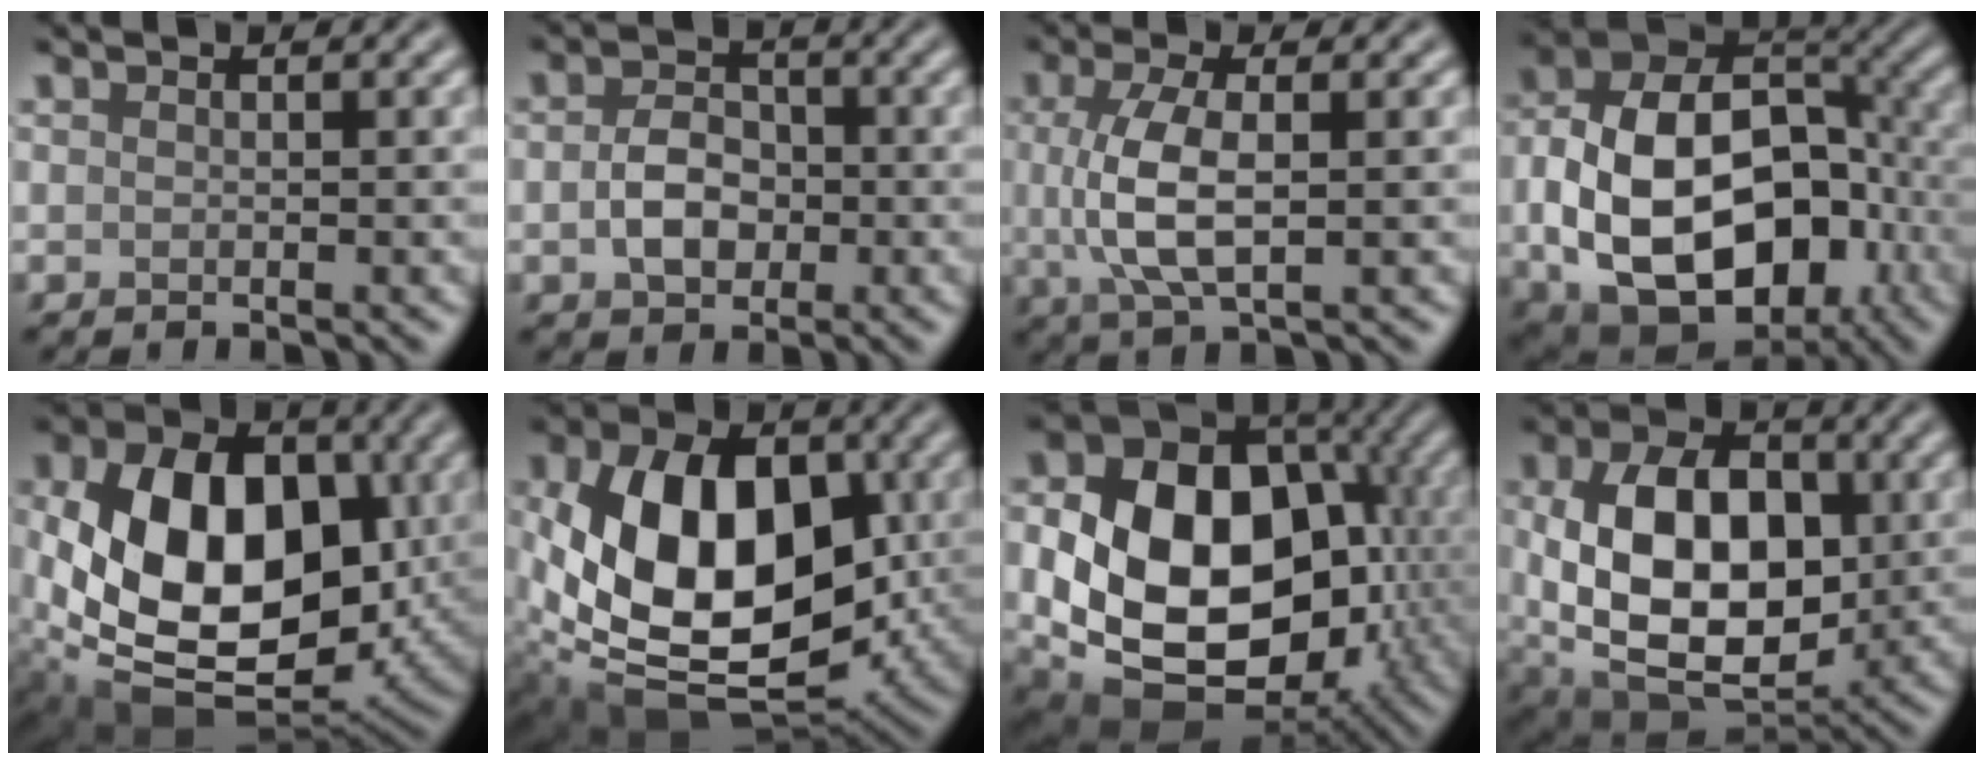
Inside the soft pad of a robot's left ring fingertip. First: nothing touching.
{"total": 3.6, "force": [-0.6, 2.6, 2.4], "torque": [-0.045, 0.004, -0.017]}
{"total": 5.2, "force": [0.2, 1.9, 4.8], "torque": [-0.107, 0.002, 0.003]}
{"total": 15.7, "force": [-2.9, 10.7, 11.1], "torque": [-0.198, -0.020, -0.048]}
{"total": 14.0, "force": [0.6, 9.5, 10.3], "torque": [-0.191, -0.016, 0.019]}
{"total": 13.9, "force": [0.5, 9.0, 10.5], "torque": [-0.189, -0.011, 0.016]}
{"total": 17.5, "force": [-1.6, 12.4, 12.2], "torque": [-0.184, -0.017, -0.017]}
{"total": 13.8, "force": [0.4, 9.0, 10.5], "torque": [-0.187, -0.003, 0.017]}